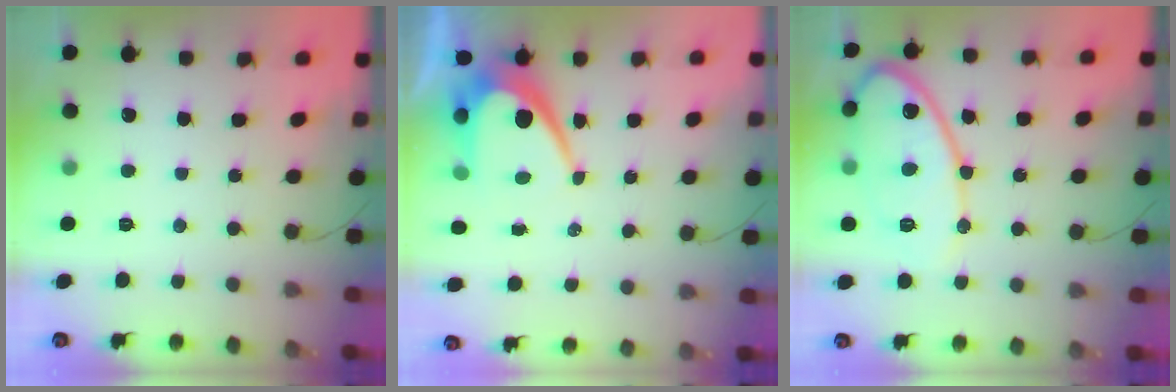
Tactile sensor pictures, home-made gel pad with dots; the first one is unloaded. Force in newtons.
{"total": 9.4, "press": 9.4, "slide": 0.5}
{"total": 14.5, "press": 14.4, "slide": 1.3}